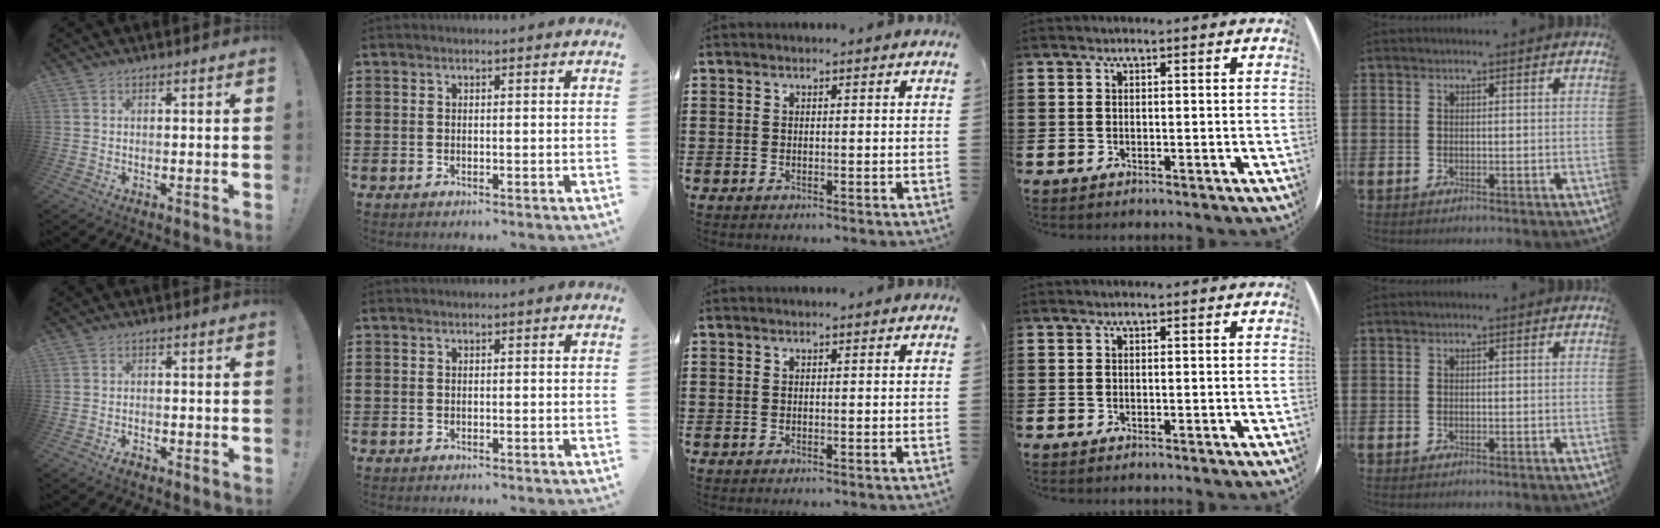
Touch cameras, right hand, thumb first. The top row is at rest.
{"thumb": {"total": 1.6, "force": [-1.4, 0.5, 0.7], "torque": [-0.007, 0.007, -0.025]}}